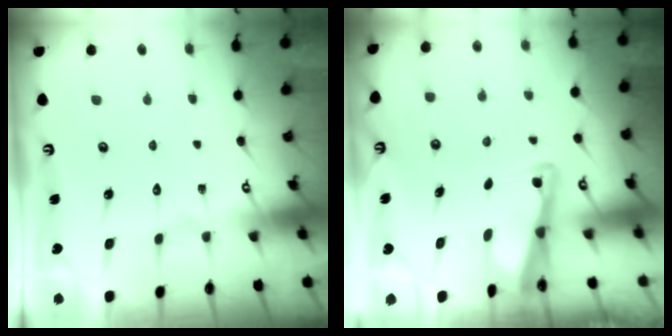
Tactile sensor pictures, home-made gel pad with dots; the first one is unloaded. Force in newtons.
{"total": 2.6, "press": 2.6, "slide": 0.2}